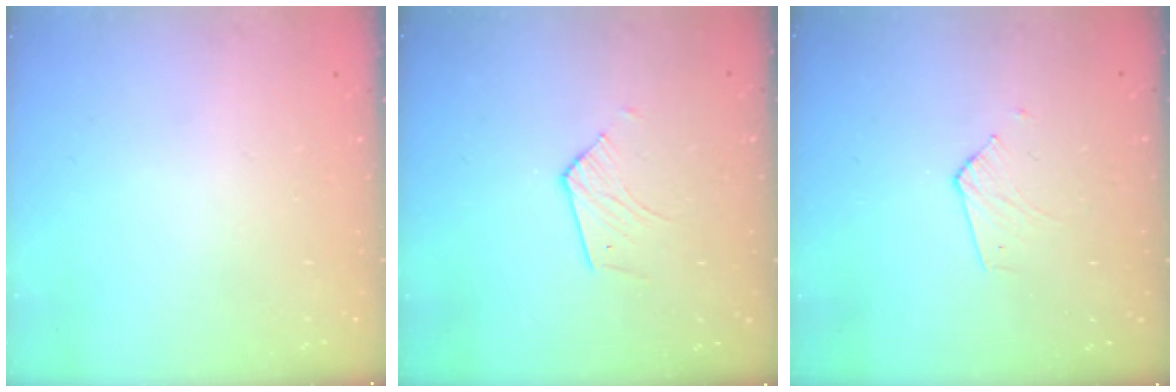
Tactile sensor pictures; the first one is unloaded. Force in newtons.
{"total": 5.8, "press": 5.8, "slide": 0.5}
{"total": 2.9, "press": 2.9, "slide": 0.2}